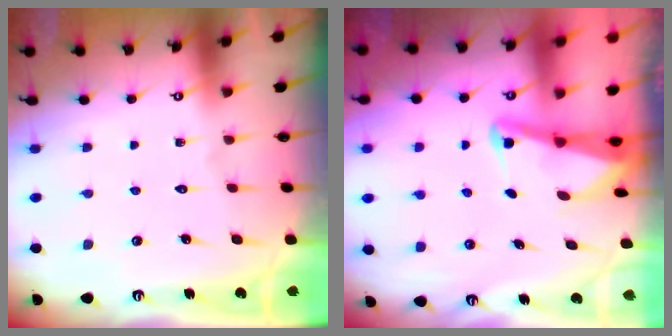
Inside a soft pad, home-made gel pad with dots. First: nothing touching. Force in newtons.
{"total": 2.7, "press": 2.6, "slide": 0.6}